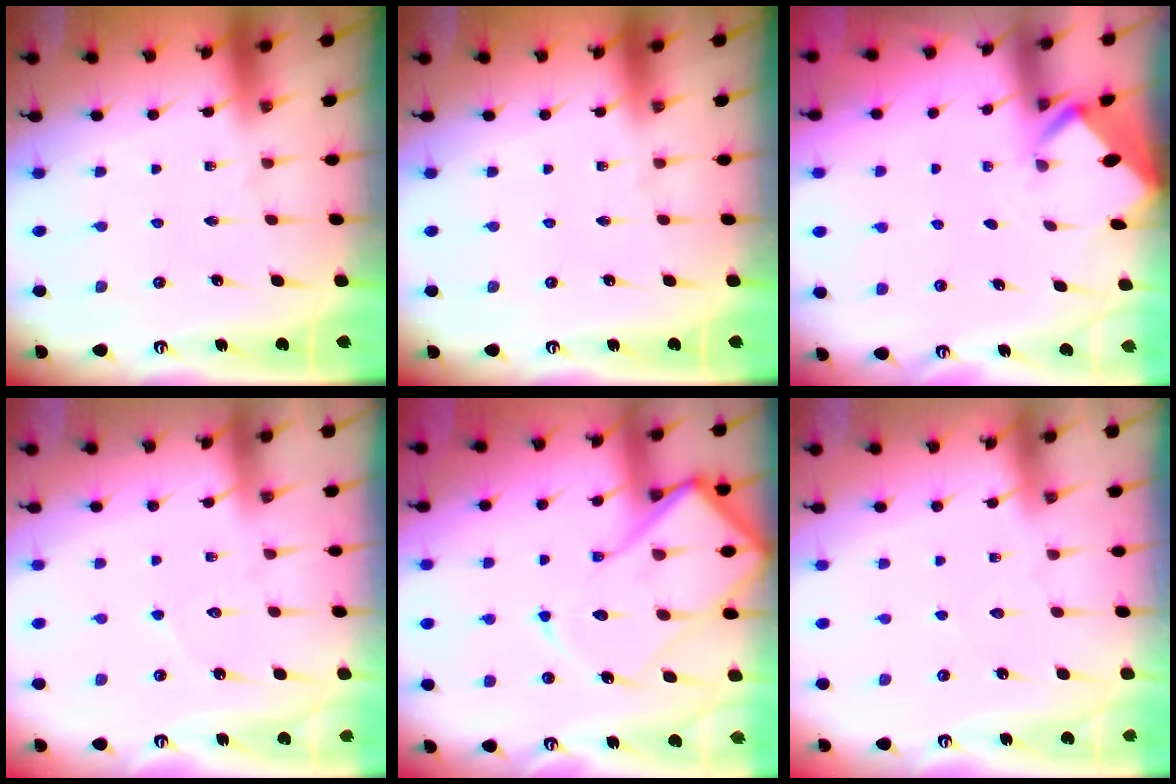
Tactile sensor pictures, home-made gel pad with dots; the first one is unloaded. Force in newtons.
{"total": 0.0}
{"total": 2.4, "press": 2.4, "slide": 0.2}
{"total": 4.9, "press": 4.9, "slide": 0.6}
{"total": 16.3, "press": 16.2, "slide": 1.7}
{"total": 2.3, "press": 2.3, "slide": 0.3}